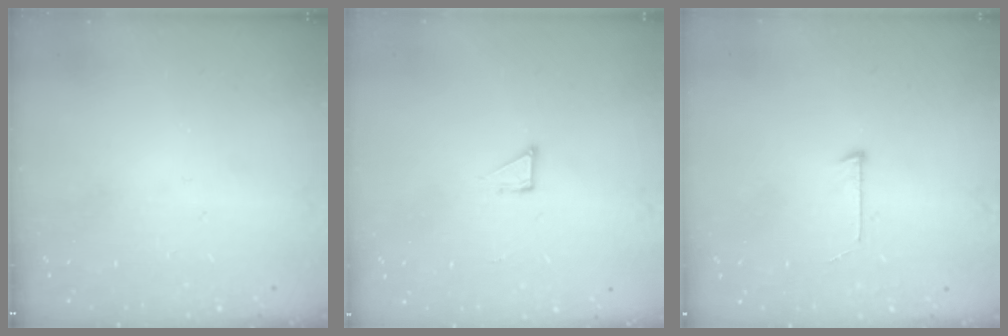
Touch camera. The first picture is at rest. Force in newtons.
{"total": 2.7, "press": 2.7, "slide": 0.2}
{"total": 5.5, "press": 5.5, "slide": 0.5}